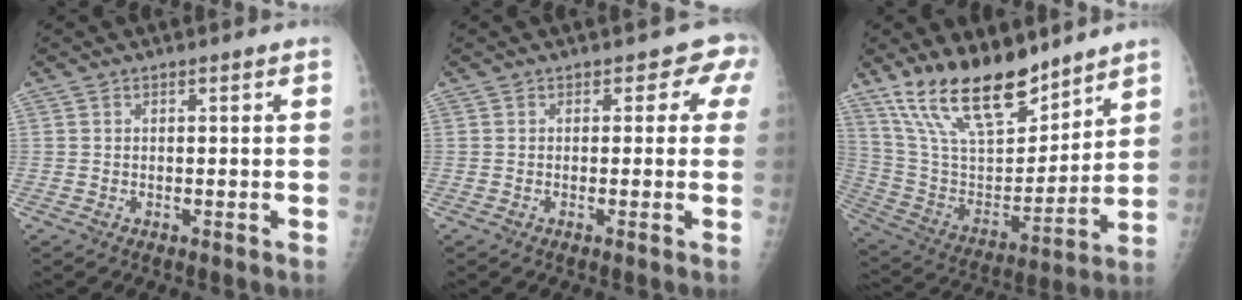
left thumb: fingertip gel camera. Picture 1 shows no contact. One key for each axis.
{"total": 2.9, "fx": 1.3, "fy": 2.2, "fz": 1.3, "tx": 0.020, "ty": 0.000, "tz": -0.003}
{"total": 20.7, "fx": 15.5, "fy": 7.8, "fz": 11.4, "tx": -0.160, "ty": -0.081, "tz": 0.290}